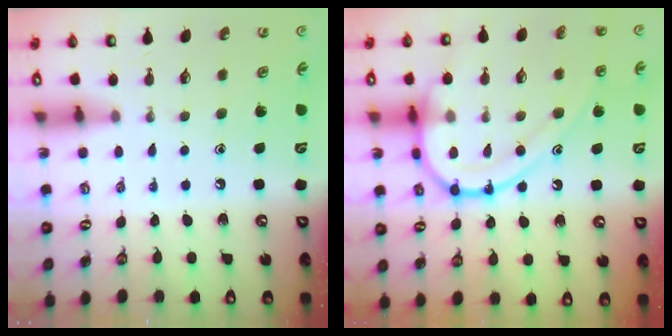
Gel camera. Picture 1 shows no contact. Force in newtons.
{"total": 18.0, "press": 17.9, "slide": 1.7}